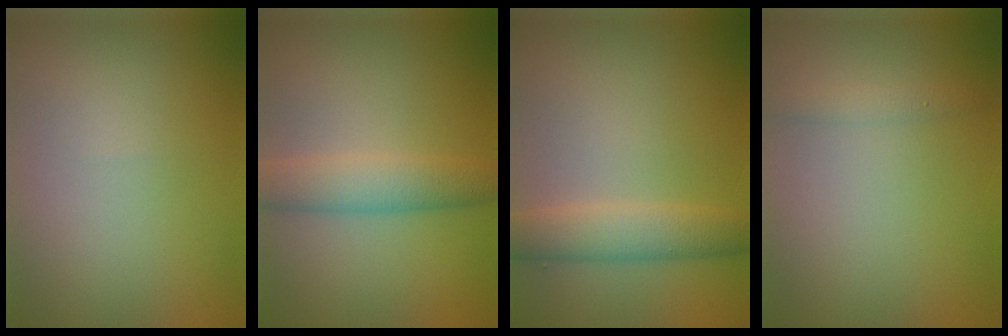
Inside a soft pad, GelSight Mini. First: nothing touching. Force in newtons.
{"total": 4.1, "press": 4.1, "slide": 0.1}
{"total": 3.8, "press": 3.8, "slide": 0.1}
{"total": 1.1, "press": 1.1, "slide": 0.1}